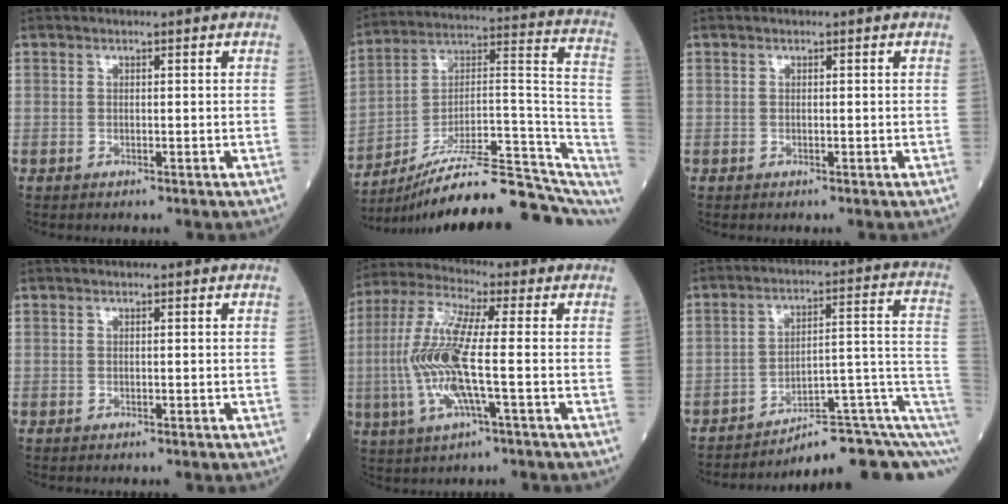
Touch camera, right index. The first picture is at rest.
{"total": 23.1, "force": [-18.6, 3.6, 13.4], "torque": [-0.132, 0.045, -0.279]}
{"total": 0.0}
{"total": 0.0}
{"total": 12.4, "force": [-1.6, 1.0, 12.2], "torque": [-0.271, 0.002, -0.038]}
{"total": 13.6, "force": [-7.7, 3.1, 10.8], "torque": [-0.098, 0.080, -0.095]}